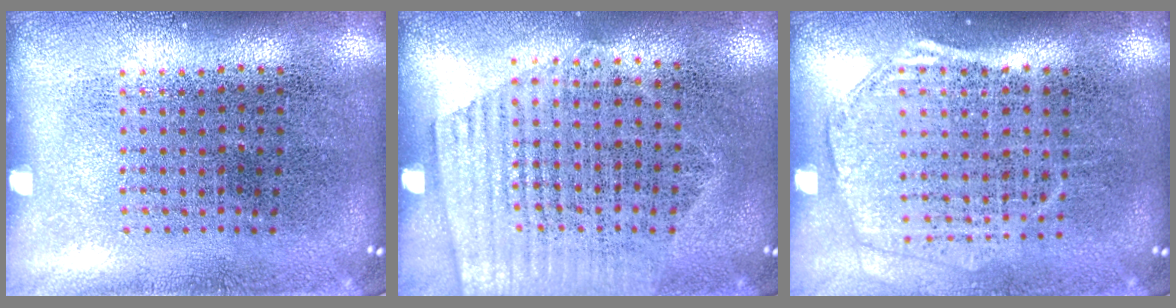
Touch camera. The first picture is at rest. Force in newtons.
{"total": 1.5, "press": 1.2, "slide": 0.8}
{"total": 1.7, "press": 1.5, "slide": 0.7}